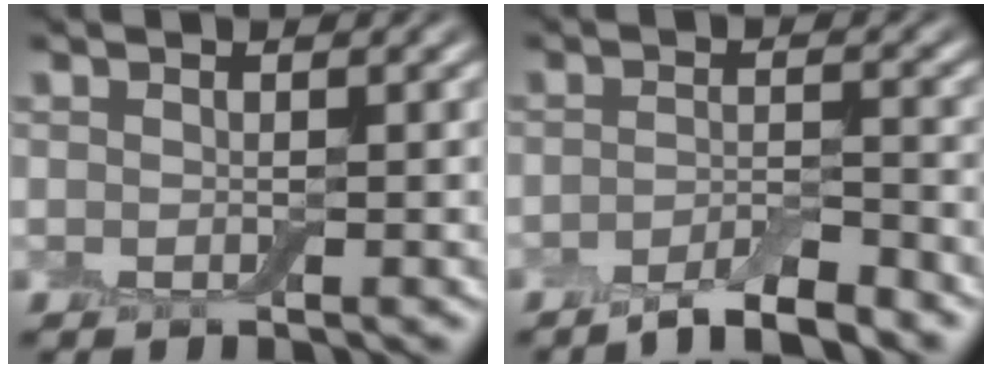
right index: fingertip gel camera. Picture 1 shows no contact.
{"total": 3.8, "force": [-3.0, 0.7, 2.3], "torque": [-0.036, 0.002, -0.055]}